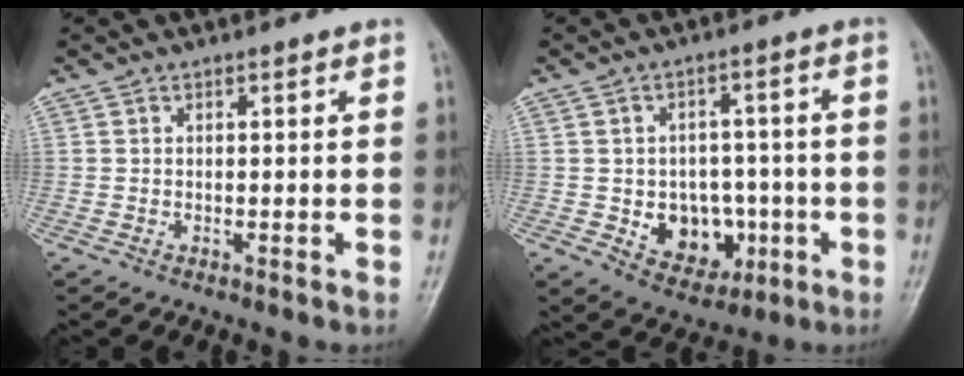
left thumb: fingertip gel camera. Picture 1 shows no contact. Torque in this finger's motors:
{"motor_torque": [-0.01, 0.32, 0.24, 0.10, 0.04]}